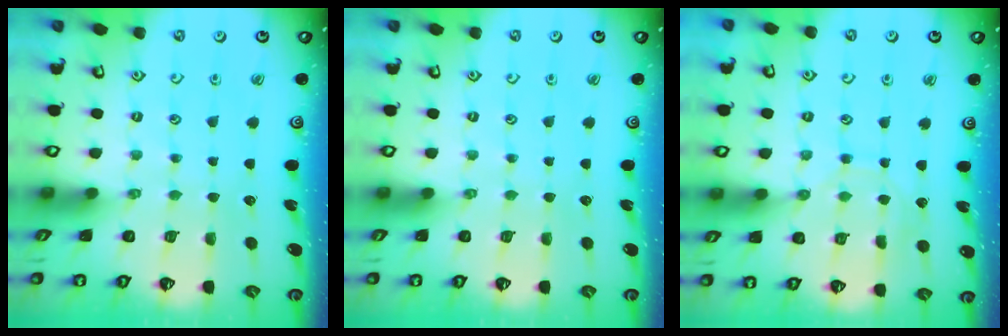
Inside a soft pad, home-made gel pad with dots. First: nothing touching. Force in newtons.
{"total": 0.0}
{"total": 8.3, "press": 8.3, "slide": 0.6}